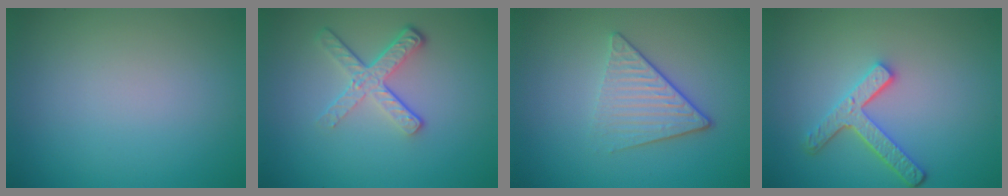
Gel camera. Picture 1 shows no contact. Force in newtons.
{"total": 3.9, "press": 2.6, "slide": 2.9}
{"total": 4.1, "press": 2.9, "slide": 2.8}
{"total": 3.8, "press": 3.0, "slide": 2.4}